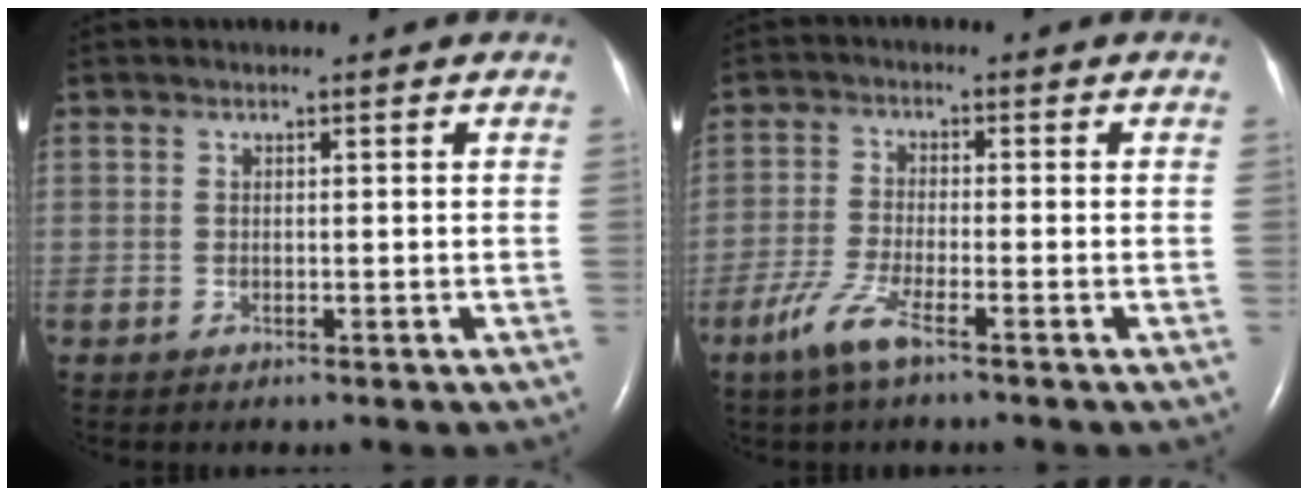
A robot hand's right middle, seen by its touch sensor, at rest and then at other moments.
{"total": 5.2, "force": [-3.4, 0.5, 3.9], "torque": [-0.090, -0.009, -0.073]}